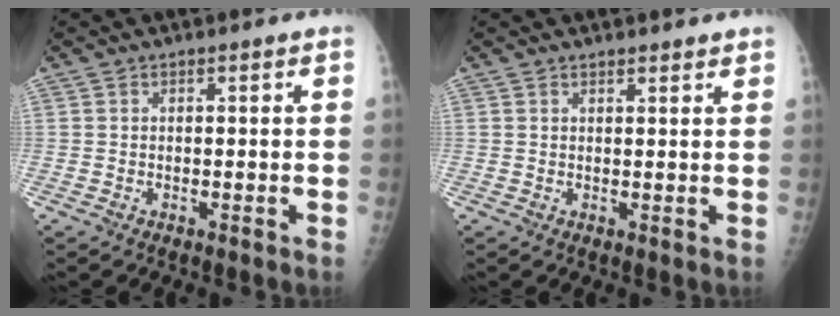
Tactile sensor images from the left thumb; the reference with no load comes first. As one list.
[{"total": 1.9, "force": [1.7, 0.4, 0.7], "torque": [-0.001, -0.006, 0.024]}]